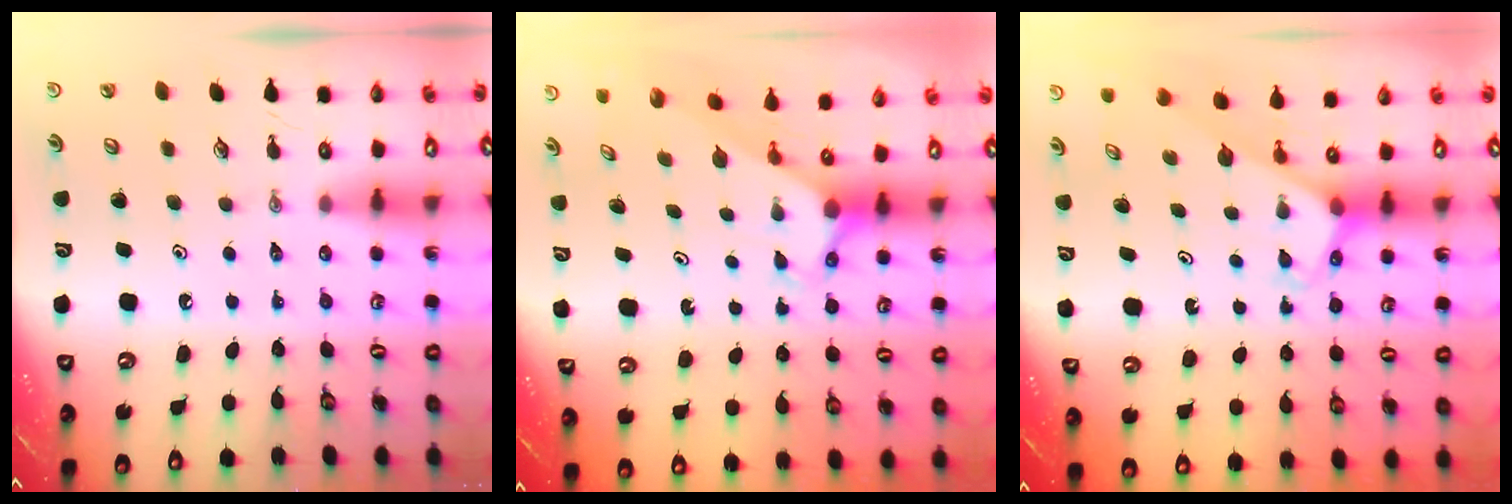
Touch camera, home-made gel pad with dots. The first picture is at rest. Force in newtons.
{"total": 2.6, "press": 2.6, "slide": 0.0}
{"total": 3.0, "press": 3.0, "slide": 0.2}